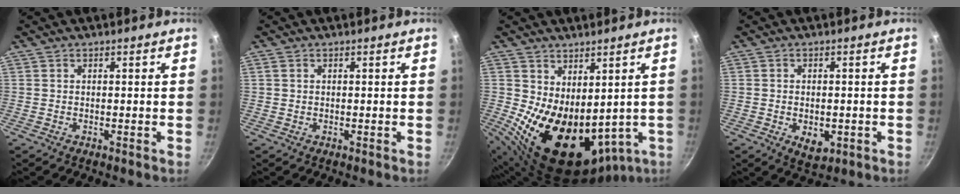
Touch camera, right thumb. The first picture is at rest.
{"total": 0.8, "force": [0.3, 0.6, 0.5], "torque": [-0.008, 0.002, 0.005]}
{"total": 17.8, "force": [0.3, 11.0, 14.0], "torque": [-0.204, -0.027, 0.044]}
{"total": 5.1, "force": [-1.4, 3.1, 3.8], "torque": [-0.049, -0.003, -0.011]}